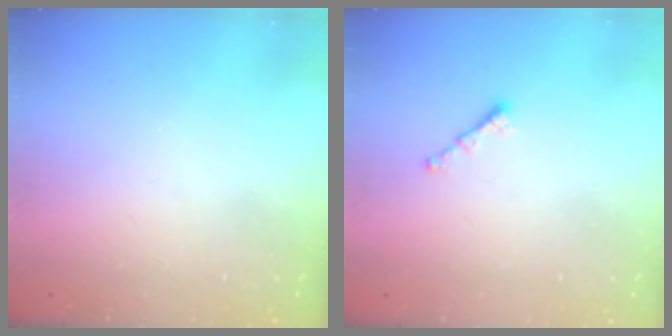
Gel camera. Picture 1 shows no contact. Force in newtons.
{"total": 0.8, "press": 0.7, "slide": 0.4}